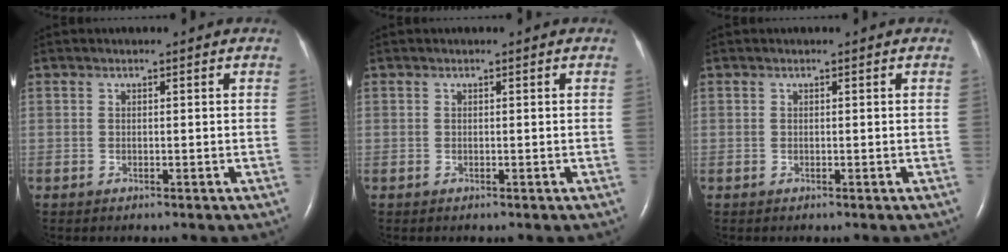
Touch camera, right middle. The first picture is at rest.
{"total": 0.0}
{"total": 0.0}